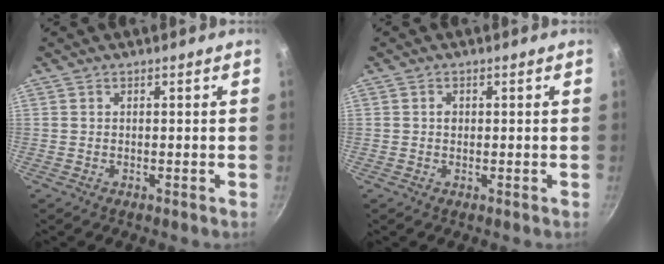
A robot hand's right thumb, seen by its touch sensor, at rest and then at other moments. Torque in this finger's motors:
{"motor_torque": [0.42, 0.23, 0.51, 0.05, 0.04]}